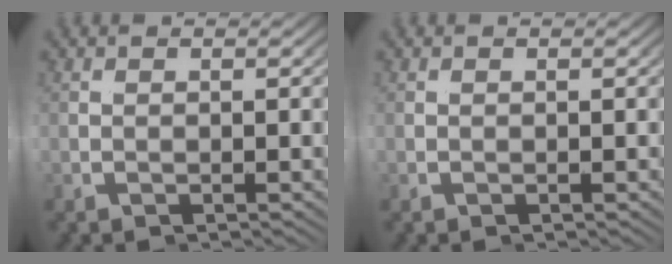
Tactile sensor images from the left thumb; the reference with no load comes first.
{"total": 0.0}